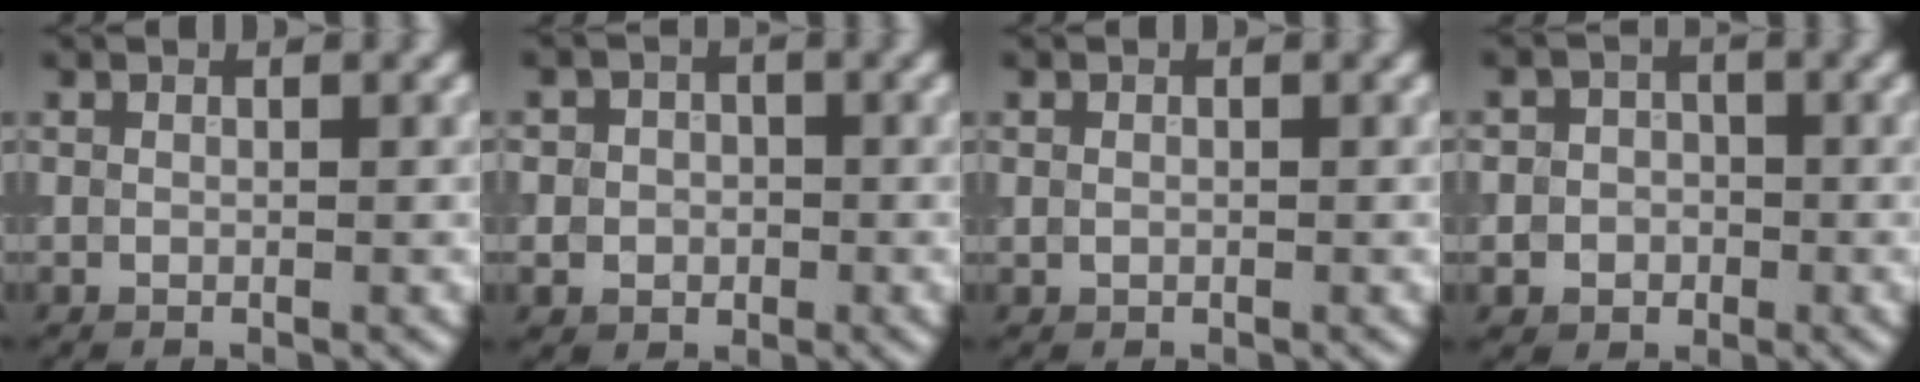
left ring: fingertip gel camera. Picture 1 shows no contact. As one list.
[{"total": 2.9, "force": [-0.3, 2.7, 0.8], "torque": [0.008, 0.000, -0.024]}, {"total": 0.5, "force": [0.0, 0.5, 0.2], "torque": [-0.003, -0.003, -0.001]}, {"total": 3.3, "force": [-0.7, 3.2, 0.7], "torque": [0.017, 0.006, -0.033]}]